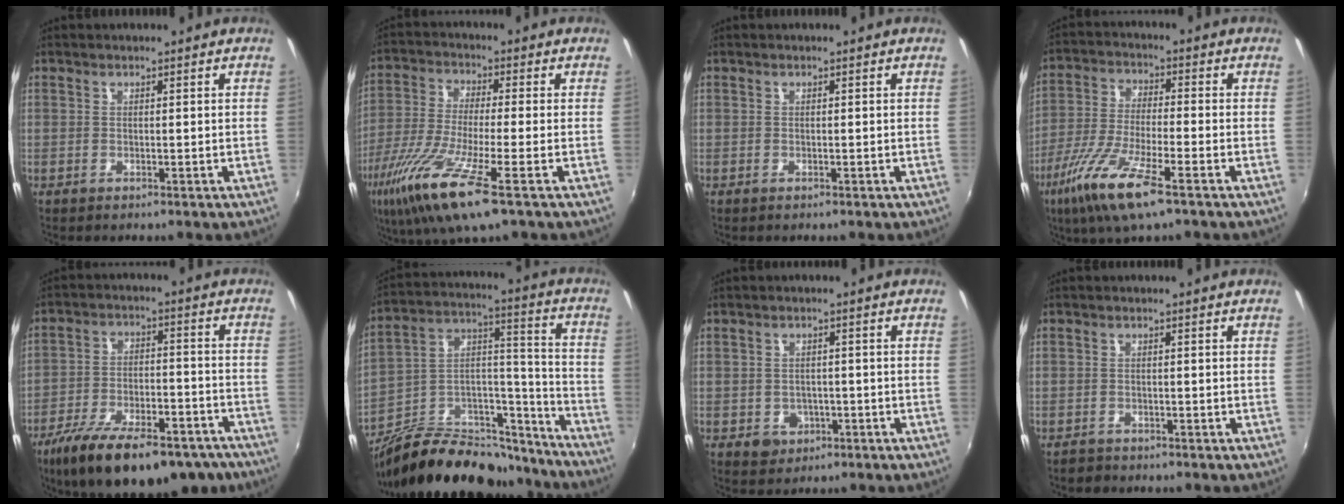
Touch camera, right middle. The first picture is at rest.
{"total": 15.1, "force": [-7.8, 1.9, 12.8], "torque": [-0.272, -0.044, -0.152]}
{"total": 0.0}
{"total": 13.0, "force": [-7.3, 2.4, 10.5], "torque": [-0.224, -0.029, -0.144]}
{"total": 24.1, "force": [-17.8, 9.0, 13.4], "torque": [-0.239, -0.031, -0.257]}
{"total": 25.5, "force": [-19.9, 11.3, 11.4], "torque": [-0.194, 0.057, -0.290]}
{"total": 4.5, "force": [-1.6, 4.0, 1.3], "torque": [-0.035, 0.003, -0.013]}
{"total": 1.7, "force": [-1.4, 0.9, 0.0], "torque": [-0.006, -0.001, -0.025]}